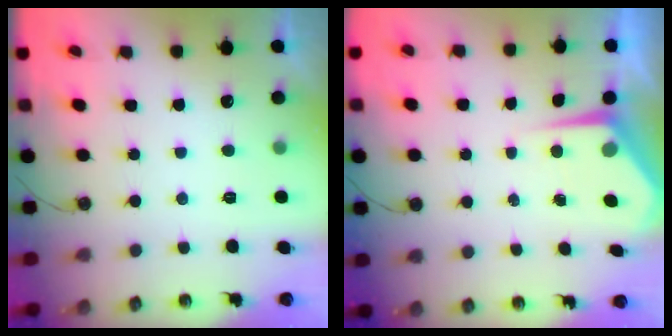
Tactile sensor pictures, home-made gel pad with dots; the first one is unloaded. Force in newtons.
{"total": 4.8, "press": 4.8, "slide": 0.4}